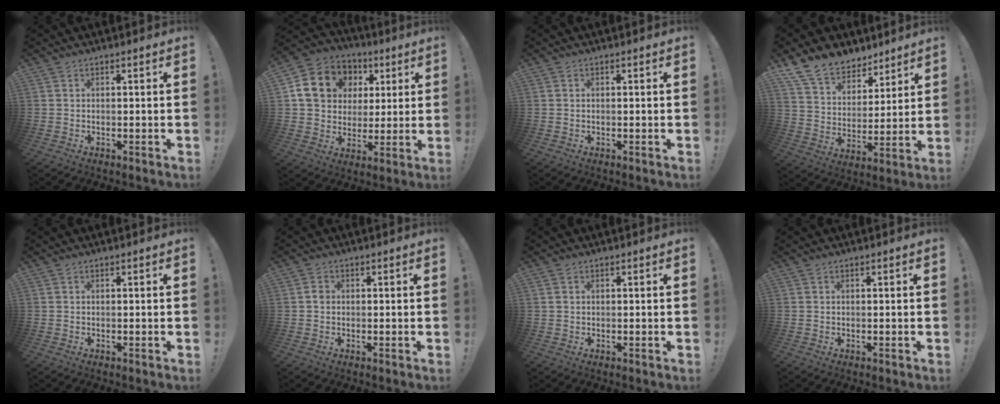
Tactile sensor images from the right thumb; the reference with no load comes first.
{"total": 15.5, "force": [5.3, 12.9, 6.8], "torque": [-0.094, -0.014, 0.117]}
{"total": 0.0}
{"total": 13.6, "force": [10.7, 7.6, 3.7], "torque": [-0.080, -0.075, 0.207]}
{"total": 0.0}
{"total": 1.3, "force": [-0.3, 1.1, 0.7], "torque": [-0.003, 0.001, -0.007]}
{"total": 0.6, "force": [0.2, 0.6, 0.0], "torque": [-0.008, 0.005, 0.006]}
{"total": 0.0}